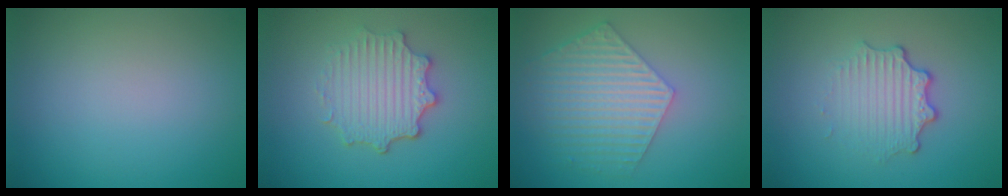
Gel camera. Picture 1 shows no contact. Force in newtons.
{"total": 4.5, "press": 3.7, "slide": 2.4}
{"total": 6.1, "press": 4.7, "slide": 3.9}
{"total": 3.4, "press": 2.6, "slide": 2.2}